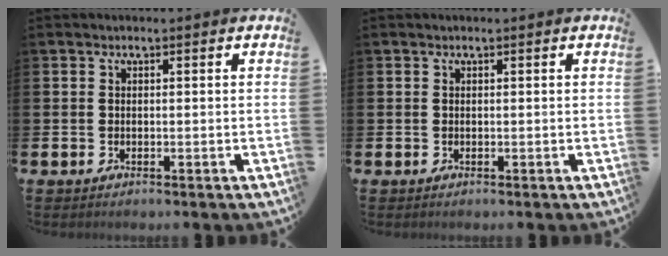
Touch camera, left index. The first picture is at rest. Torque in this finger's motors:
{"motor_torque": [0.15, -0.06, -0.09, 0.00]}